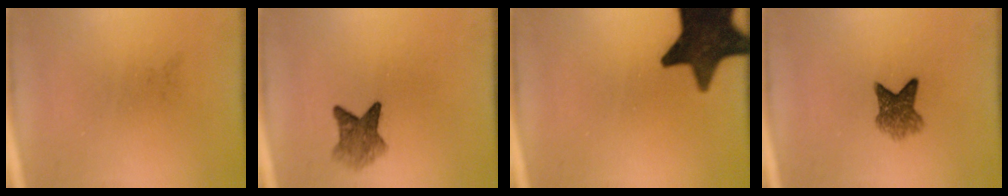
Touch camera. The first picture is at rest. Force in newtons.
{"total": 4.2}
{"total": 15.7}
{"total": 4.7}